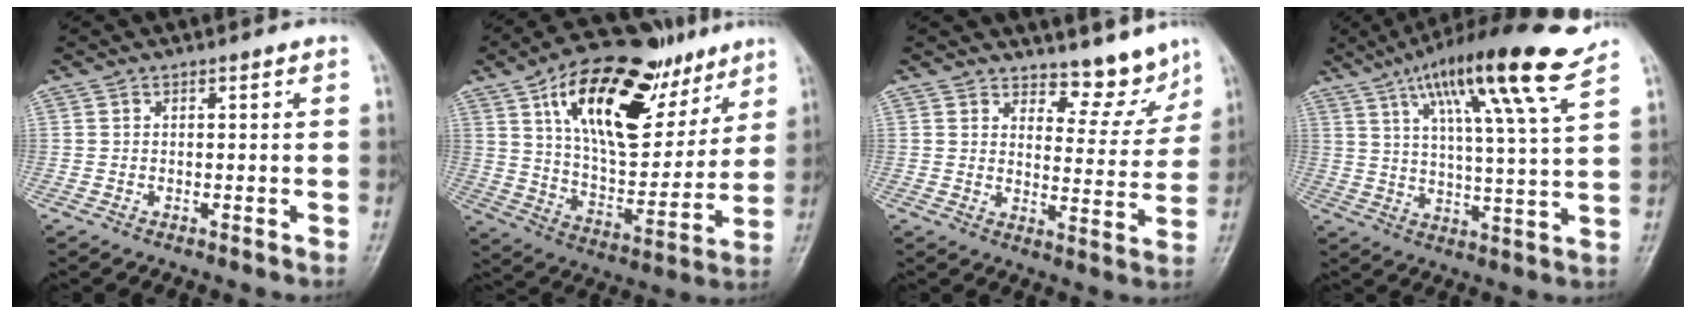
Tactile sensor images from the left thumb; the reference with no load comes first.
{"total": 26.4, "force": [13.1, 12.9, 18.9], "torque": [-0.260, -0.030, 0.218]}
{"total": 7.9, "force": [7.1, 3.1, 1.7], "torque": [0.010, -0.066, 0.099]}
{"total": 18.2, "force": [11.2, 1.5, 14.2], "torque": [-0.220, -0.042, 0.175]}